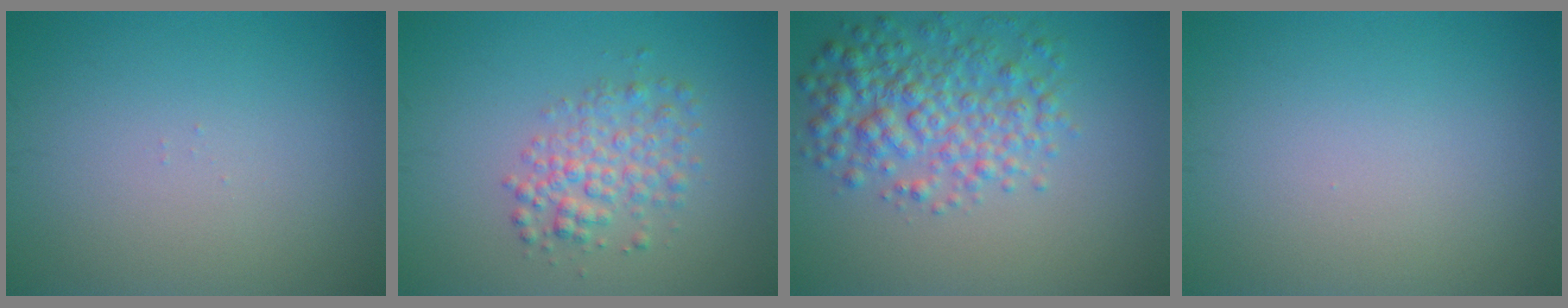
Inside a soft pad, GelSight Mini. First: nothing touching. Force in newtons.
{"total": 3.2, "press": 3.2, "slide": 0.1}
{"total": 5.2, "press": 5.2, "slide": 0.1}
{"total": 0.0}